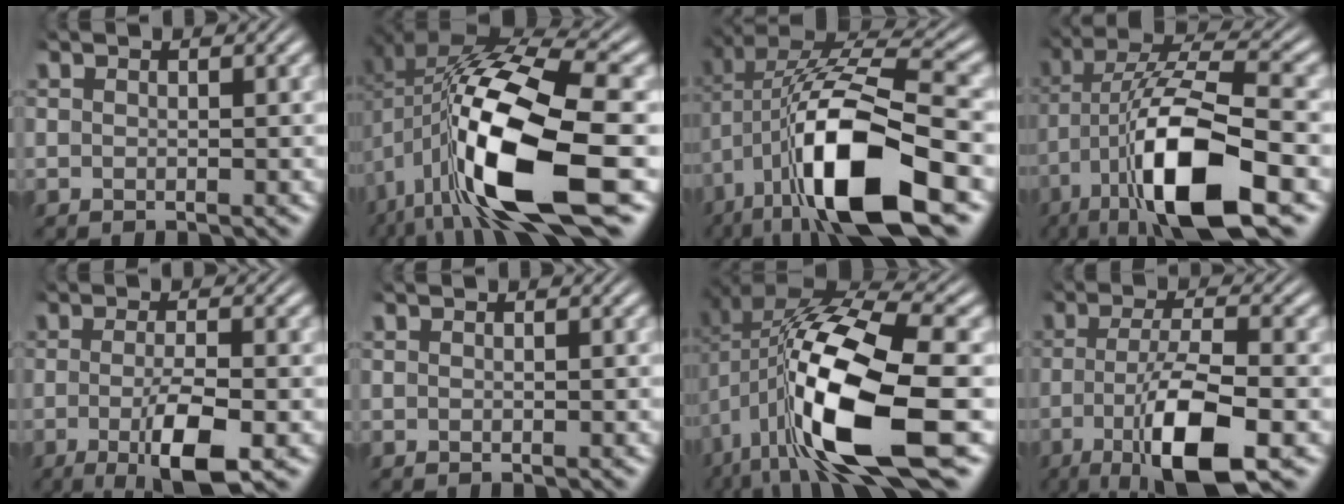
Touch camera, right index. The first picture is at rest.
{"total": 14.3, "force": [-0.7, 7.0, 12.5], "torque": [-0.237, -0.020, 0.000]}
{"total": 12.4, "force": [-2.0, 5.4, 11.0], "torque": [-0.203, -0.025, -0.015]}
{"total": 10.6, "force": [-1.5, 4.3, 9.6], "torque": [-0.180, -0.021, -0.009]}
{"total": 5.6, "force": [-2.2, 1.1, 5.0], "torque": [-0.085, -0.018, -0.027]}
{"total": 0.0}
{"total": 12.9, "force": [-0.6, 6.0, 11.4], "torque": [-0.219, -0.020, -0.001]}
{"total": 8.4, "force": [-3.3, 1.9, 7.4], "torque": [-0.128, -0.017, -0.043]}